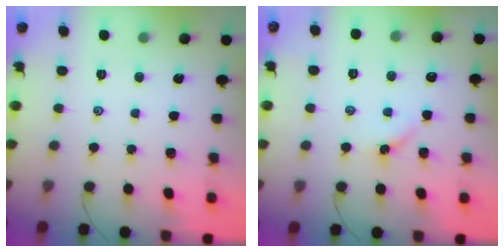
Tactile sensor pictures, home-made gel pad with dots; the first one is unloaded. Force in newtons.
{"total": 3.2, "press": 3.2, "slide": 0.5}